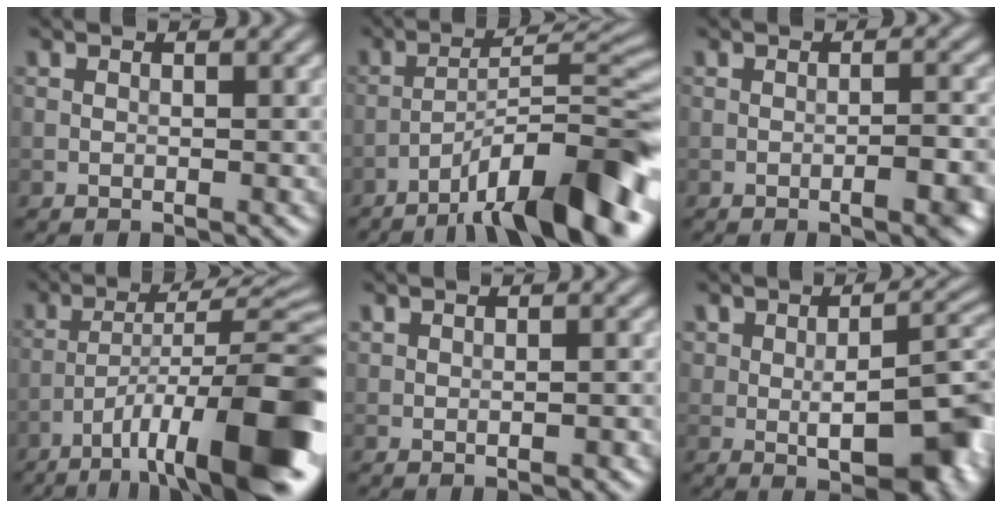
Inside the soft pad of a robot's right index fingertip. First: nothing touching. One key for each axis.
{"total": 12.3, "fx": -7.8, "fy": 2.3, "fz": 9.2, "tx": -0.139, "ty": 0.025, "tz": -0.127}
{"total": 2.4, "fx": -0.9, "fy": 0.5, "fz": 2.1, "tx": -0.026, "ty": 0.008, "tz": -0.015}
{"total": 13.7, "fx": -7.2, "fy": 3.4, "fz": 11.2, "tx": -0.178, "ty": 0.009, "tz": -0.111}
{"total": 0.6, "fx": 0.2, "fy": 0.2, "fz": 0.6, "tx": -0.010, "ty": 0.003, "tz": 0.008}
{"total": 7.7, "fx": -1.2, "fy": 3.6, "fz": 6.7, "tx": -0.092, "ty": 0.000, "tz": -0.015}